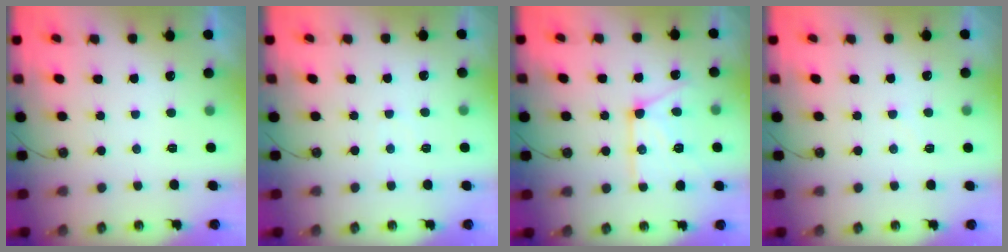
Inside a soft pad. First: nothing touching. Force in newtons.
{"total": 1.9, "press": 1.9, "slide": 0.3}
{"total": 14.9, "press": 14.8, "slide": 1.1}
{"total": 2.9, "press": 2.9, "slide": 0.4}